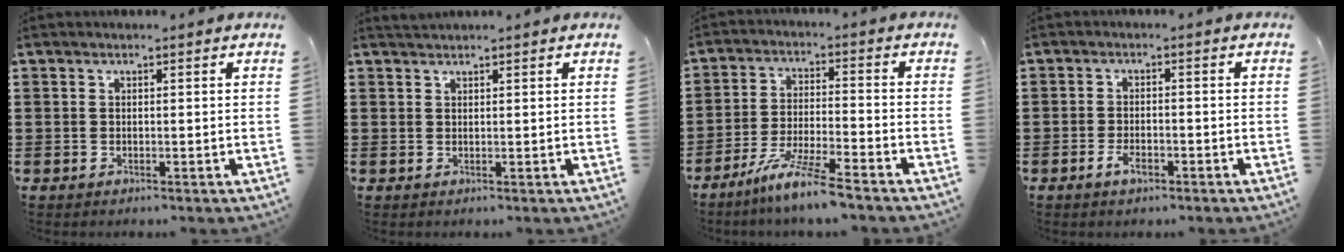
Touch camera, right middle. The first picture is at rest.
{"total": 0.6, "force": [0.5, 0.0, 0.3], "torque": [-0.006, 0.002, 0.009]}
{"total": 7.9, "force": [-6.5, -0.4, 4.4], "torque": [-0.093, -0.014, -0.127]}
{"total": 2.9, "force": [-1.6, 1.2, 2.1], "torque": [-0.044, 0.000, -0.032]}